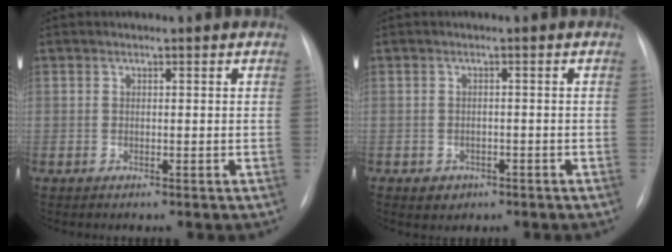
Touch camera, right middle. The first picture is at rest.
{"total": 2.2, "force": [-1.1, 1.9, 0.5], "torque": [-0.005, 0.006, -0.008]}